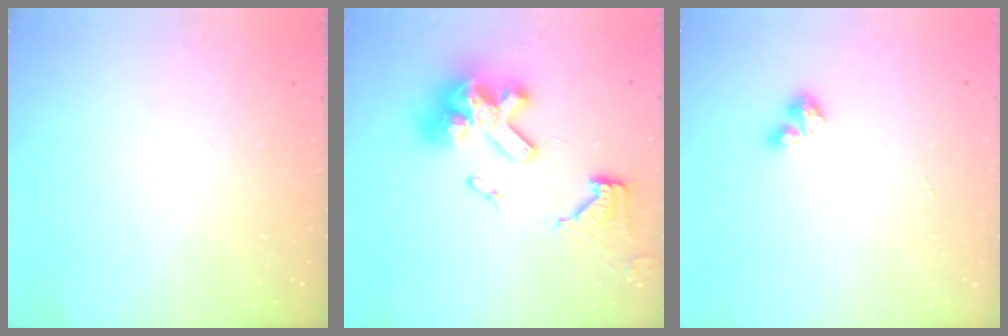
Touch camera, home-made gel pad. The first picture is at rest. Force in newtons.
{"total": 20.2, "press": 20.1, "slide": 2.1}
{"total": 2.8, "press": 2.8, "slide": 0.2}